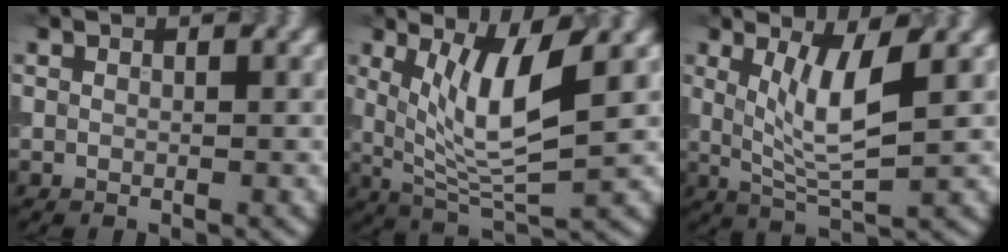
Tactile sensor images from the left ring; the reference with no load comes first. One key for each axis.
{"total": 6.3, "fx": 1.6, "fy": 1.4, "fz": 5.9, "tx": -0.118, "ty": -0.009, "tz": 0.043}
{"total": 4.6, "fx": 0.9, "fy": 0.9, "fz": 4.5, "tx": -0.090, "ty": -0.003, "tz": 0.030}